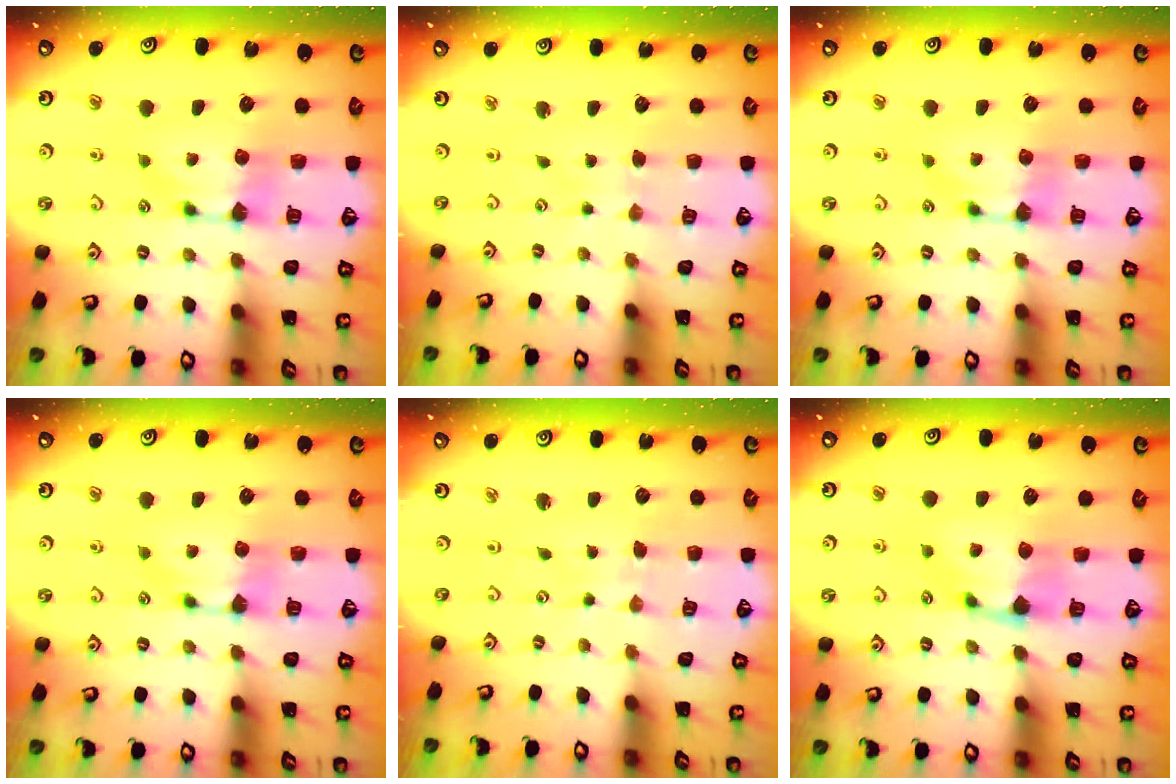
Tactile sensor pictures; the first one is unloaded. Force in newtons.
{"total": 3.0, "press": 3.0, "slide": 0.1}
{"total": 0.0}
{"total": 0.0}
{"total": 5.1, "press": 5.1, "slide": 0.3}
{"total": 0.9, "press": 0.2, "slide": 0.9}